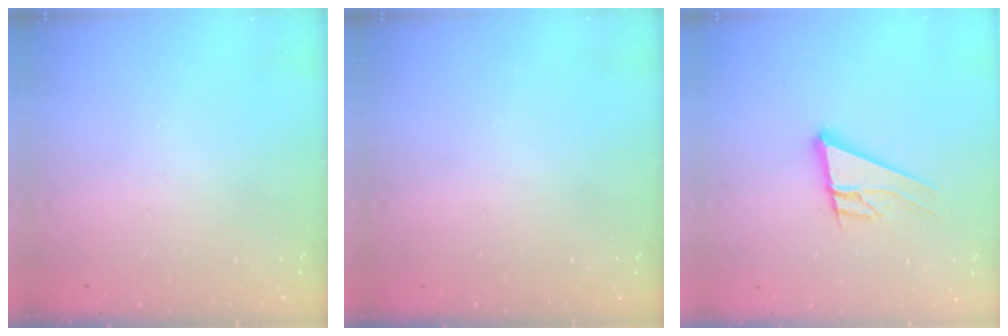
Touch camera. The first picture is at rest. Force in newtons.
{"total": 0.0}
{"total": 11.4, "press": 11.3, "slide": 2.0}